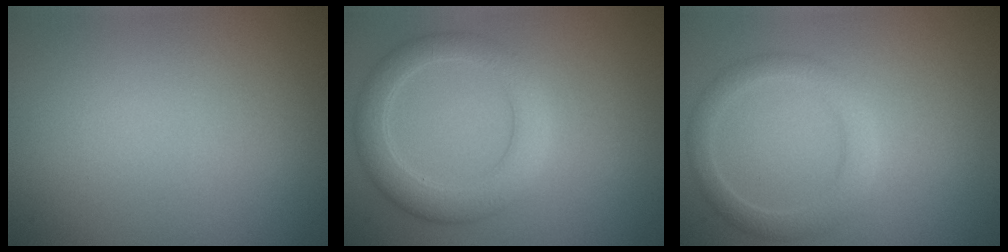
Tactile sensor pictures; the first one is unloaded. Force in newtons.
{"total": 4.2, "press": 4.2, "slide": 0.2}
{"total": 2.8, "press": 2.8, "slide": 0.1}